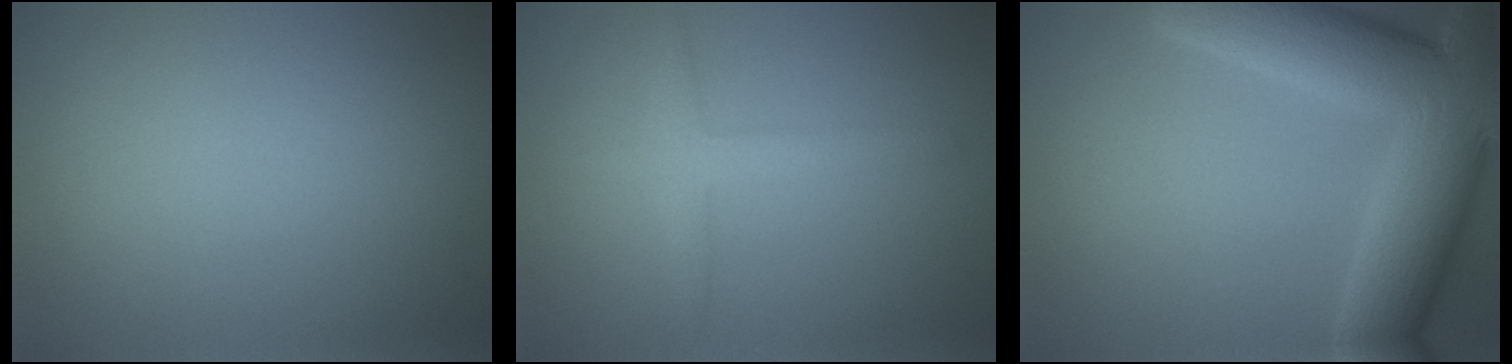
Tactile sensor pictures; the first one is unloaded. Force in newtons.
{"total": 2.3, "press": 2.3, "slide": 0.1}
{"total": 12.3, "press": 12.2, "slide": 1.1}